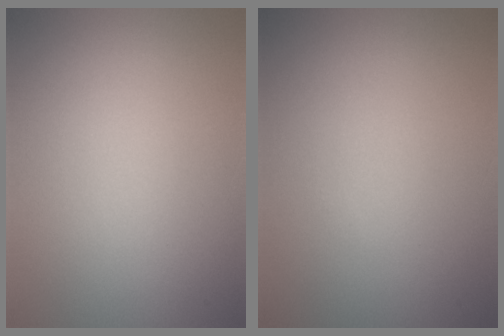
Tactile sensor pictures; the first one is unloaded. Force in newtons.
{"total": 0.0}